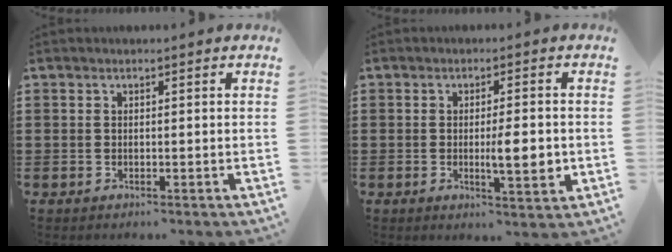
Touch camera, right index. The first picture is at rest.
{"total": 5.7, "force": [-0.6, 1.0, 5.6], "torque": [-0.086, -0.005, -0.012]}